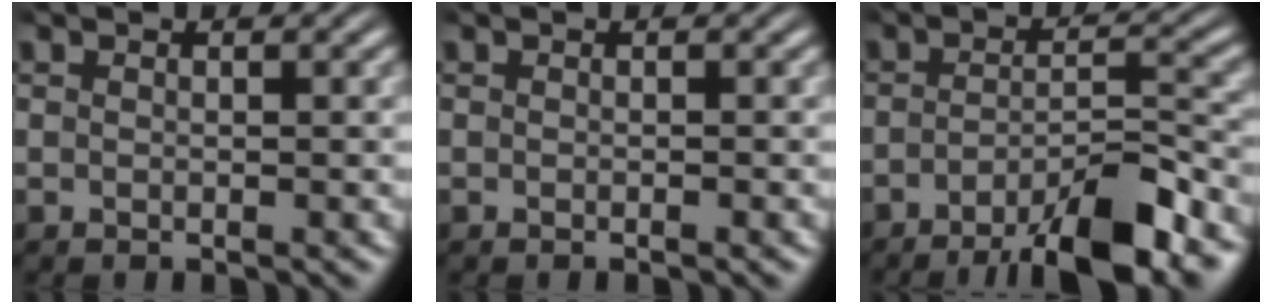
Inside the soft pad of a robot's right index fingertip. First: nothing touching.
{"total": 0.0}
{"total": 7.5, "force": [-5.5, 1.4, 4.9], "torque": [-0.064, -0.011, -0.084]}